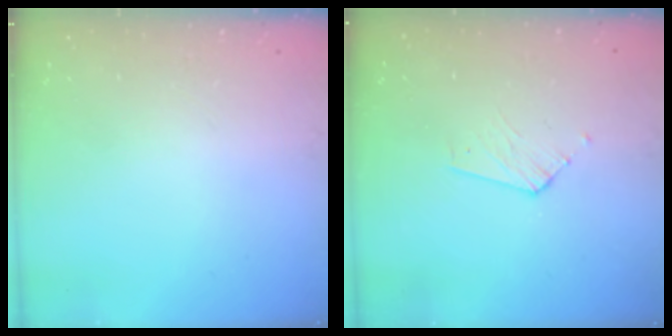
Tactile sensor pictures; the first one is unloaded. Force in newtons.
{"total": 3.2, "press": 3.1, "slide": 0.3}